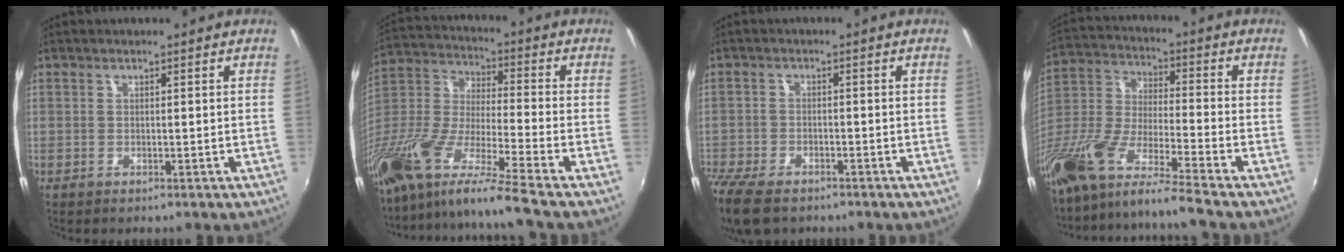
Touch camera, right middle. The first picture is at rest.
{"total": 21.4, "force": [-15.9, 0.1, 14.3], "torque": [-0.258, -0.043, -0.302]}
{"total": 10.2, "force": [-7.8, 4.2, 5.1], "torque": [-0.143, -0.040, -0.148]}
{"total": 17.4, "force": [-13.4, 0.4, 11.0], "torque": [-0.209, -0.038, -0.263]}